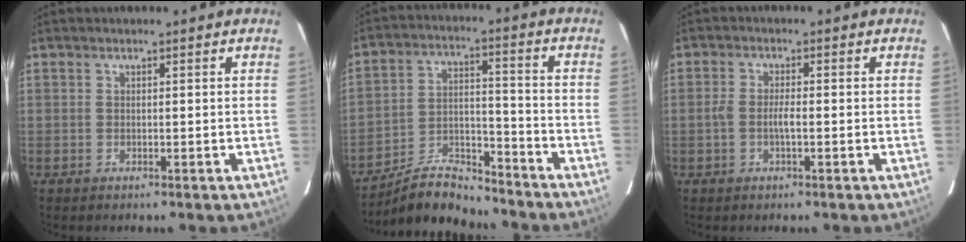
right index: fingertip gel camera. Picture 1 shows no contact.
{"total": 10.9, "force": [-10.0, 3.0, 3.0], "torque": [-0.068, 0.025, -0.173]}
{"total": 2.8, "force": [-0.8, 0.7, 2.5], "torque": [-0.056, 0.004, -0.018]}